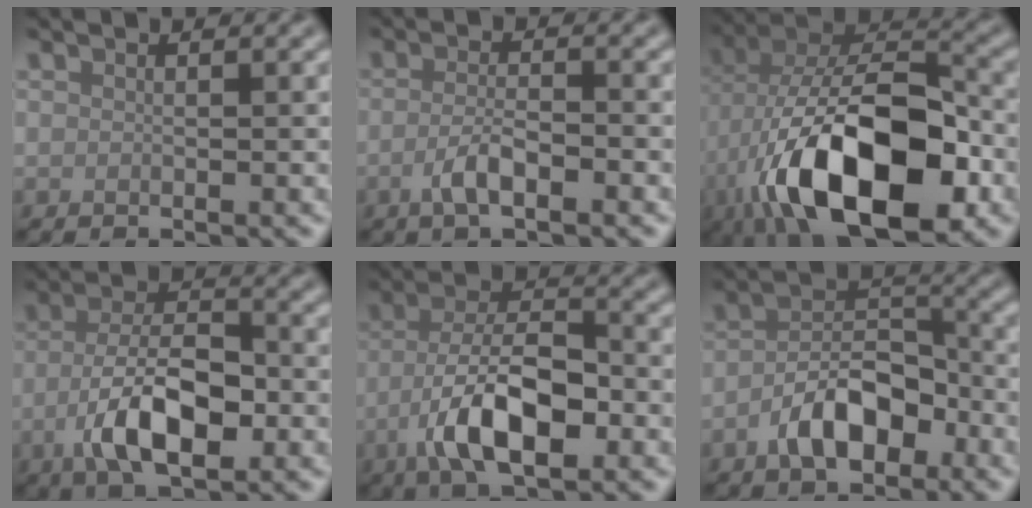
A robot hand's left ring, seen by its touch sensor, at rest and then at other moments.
{"total": 2.9, "force": [-1.4, 0.9, 2.4], "torque": [-0.049, 0.002, -0.029]}
{"total": 15.0, "force": [-6.0, 7.1, 11.8], "torque": [-0.201, -0.001, -0.107]}
{"total": 7.5, "force": [-2.6, 3.3, 6.2], "torque": [-0.117, 0.003, -0.051]}
{"total": 8.4, "force": [-3.5, 3.4, 6.8], "torque": [-0.126, 0.009, -0.069]}
{"total": 5.9, "force": [-3.0, 3.1, 4.1], "torque": [-0.066, 0.011, -0.059]}